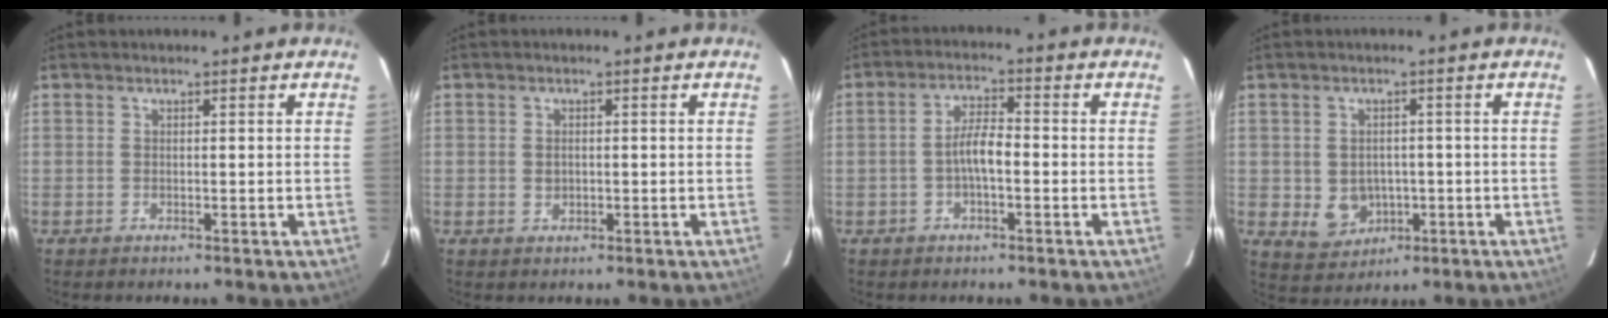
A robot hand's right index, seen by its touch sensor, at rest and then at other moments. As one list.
[{"total": 1.5, "force": [-0.1, 1.2, 0.8], "torque": [-0.013, 0.003, -0.002]}, {"total": 4.4, "force": [-1.4, 1.3, 3.9], "torque": [-0.077, 0.011, -0.026]}, {"total": 6.0, "force": [-1.2, 5.3, 2.5], "torque": [-0.060, 0.005, 0.002]}]